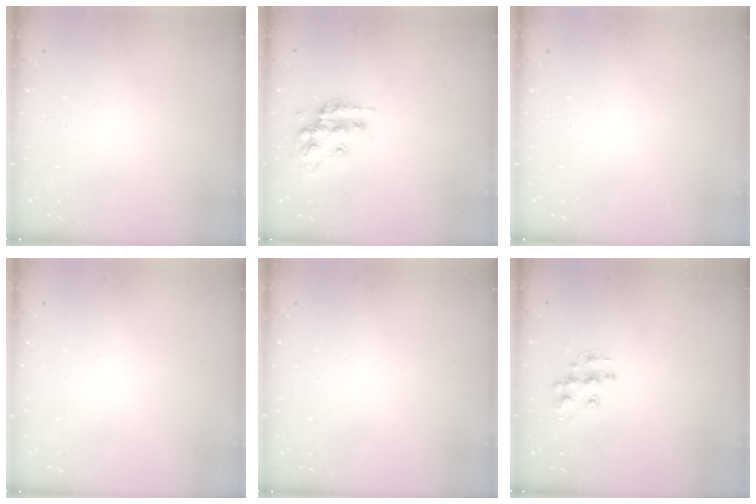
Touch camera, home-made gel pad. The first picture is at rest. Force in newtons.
{"total": 14.0, "press": 14.0, "slide": 0.6}
{"total": 0.0}
{"total": 0.0}
{"total": 0.0}
{"total": 9.8, "press": 9.8, "slide": 0.6}